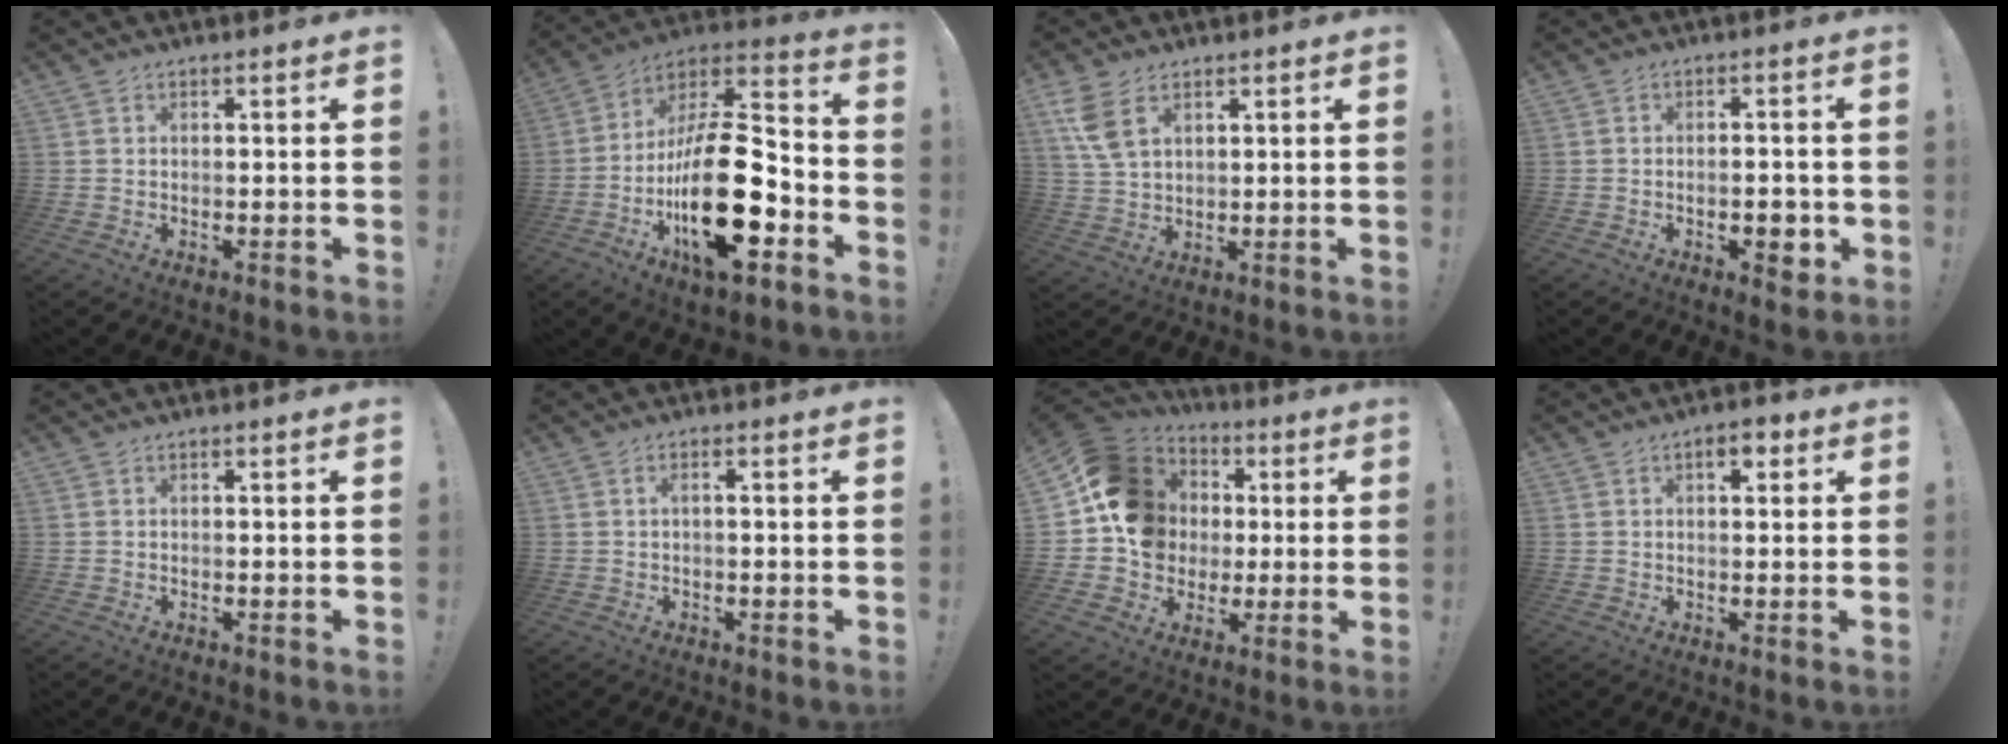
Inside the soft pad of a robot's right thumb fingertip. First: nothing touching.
{"total": 27.5, "force": [-8.0, 11.2, 23.8], "torque": [-0.428, 0.042, -0.126]}
{"total": 8.5, "force": [4.1, 4.8, 5.7], "torque": [-0.117, -0.009, 0.078]}
{"total": 4.7, "force": [-1.8, 2.1, 3.8], "torque": [-0.039, 0.004, -0.031]}
{"total": 0.0}
{"total": 1.8, "force": [-0.4, 0.1, 1.7], "torque": [-0.031, 0.004, -0.009]}
{"total": 17.1, "force": [1.4, 15.0, 8.1], "torque": [-0.113, 0.008, 0.046]}
{"total": 3.8, "force": [1.6, 2.0, 2.9], "torque": [-0.029, -0.001, 0.021]}